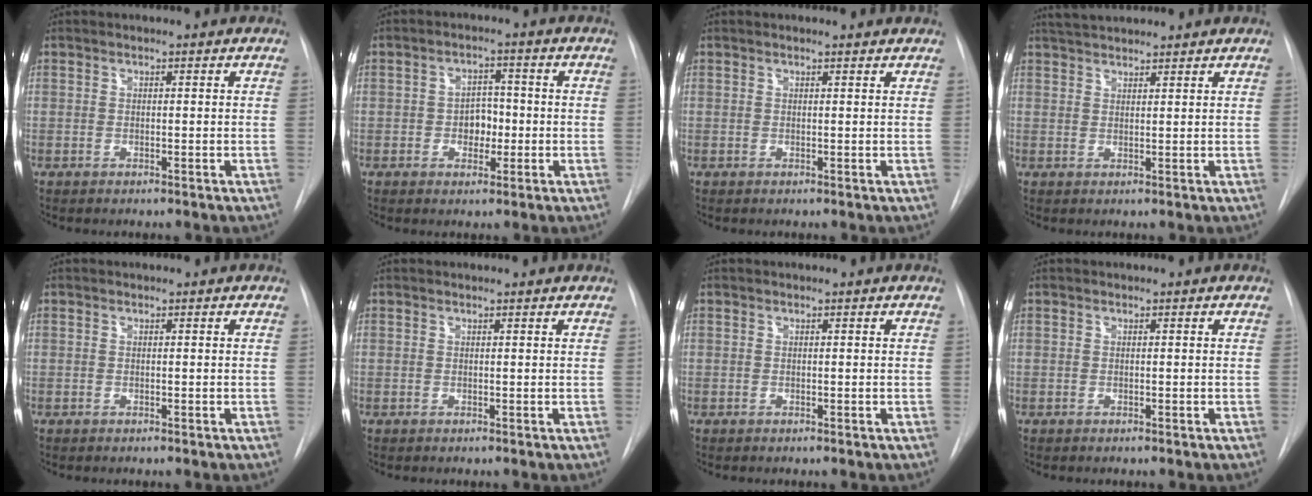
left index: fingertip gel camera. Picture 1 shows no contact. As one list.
[{"total": 3.9, "force": [-0.8, 2.8, 2.7], "torque": [-0.037, 0.008, -0.011]}, {"total": 1.8, "force": [1.8, 0.1, 0.3], "torque": [-0.012, 0.002, 0.014]}, {"total": 5.5, "force": [5.2, 0.4, 1.8], "torque": [-0.034, 0.035, 0.085]}, {"total": 0.0}, {"total": 1.1, "force": [1.1, 0.0, 0.1], "torque": [-0.008, 0.004, 0.012]}, {"total": 0.0}, {"total": 0.0}]